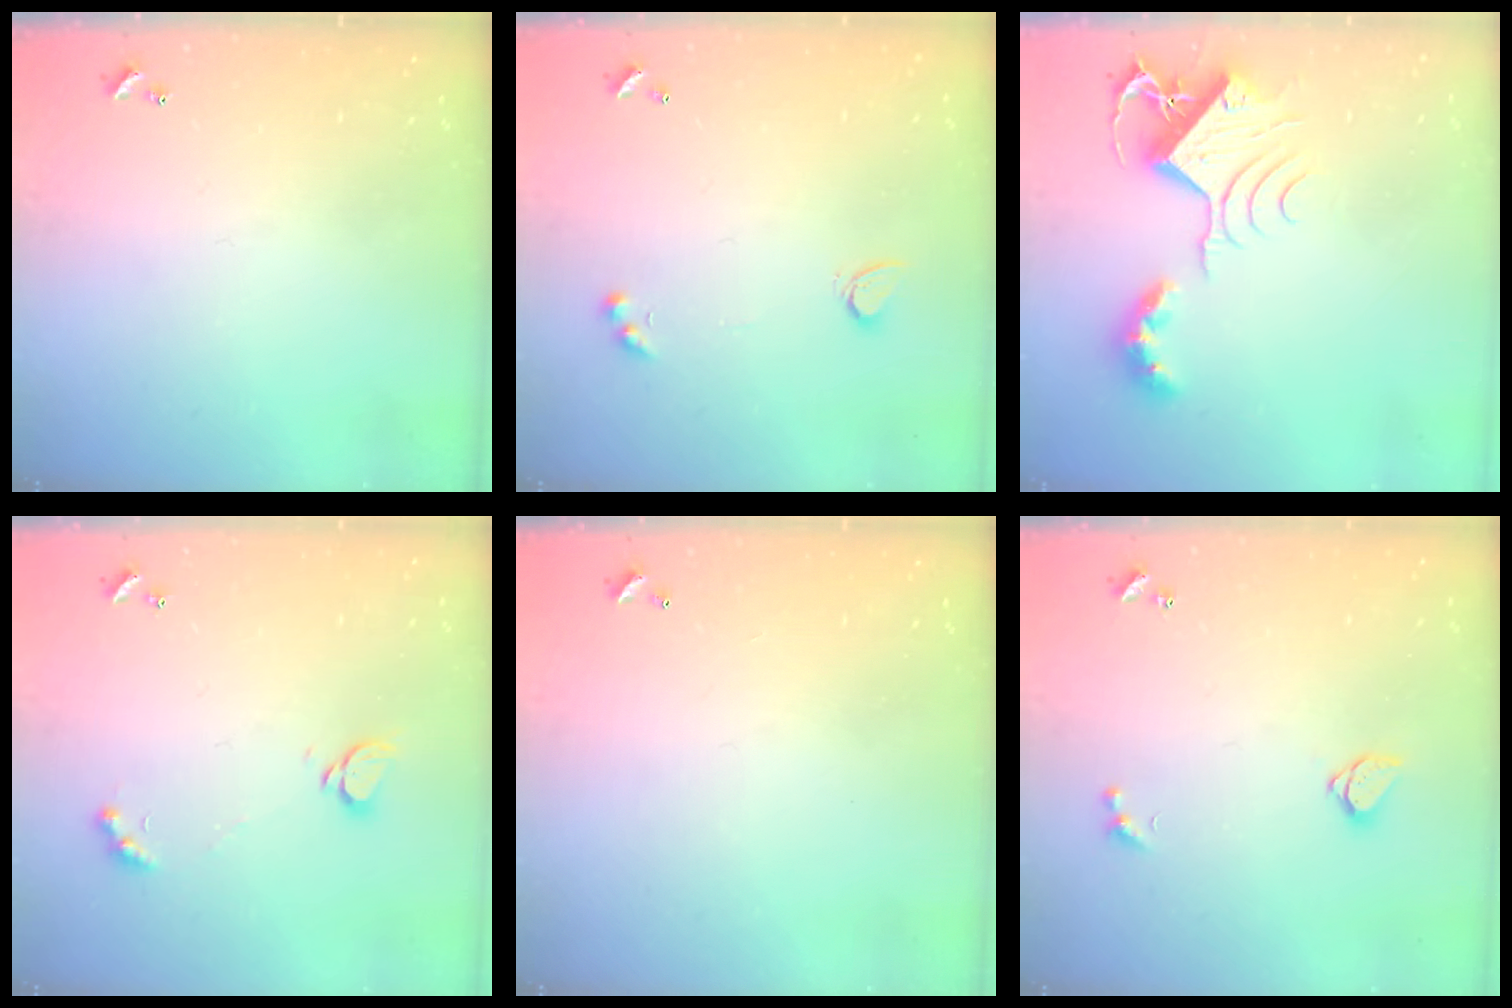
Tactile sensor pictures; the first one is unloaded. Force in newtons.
{"total": 3.3, "press": 2.8, "slide": 1.7}
{"total": 10.1, "press": 10.0, "slide": 1.5}
{"total": 2.1, "press": 2.1, "slide": 0.3}
{"total": 2.8, "press": 2.8, "slide": 0.1}
{"total": 1.5, "press": 1.5, "slide": 0.3}